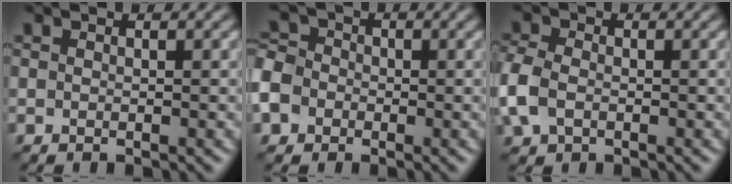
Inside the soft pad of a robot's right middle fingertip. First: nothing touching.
{"total": 6.9, "force": [-3.0, 5.6, 2.7], "torque": [-0.071, -0.007, -0.074]}
{"total": 4.2, "force": [-1.1, 3.0, 2.7], "torque": [-0.080, 0.000, -0.031]}